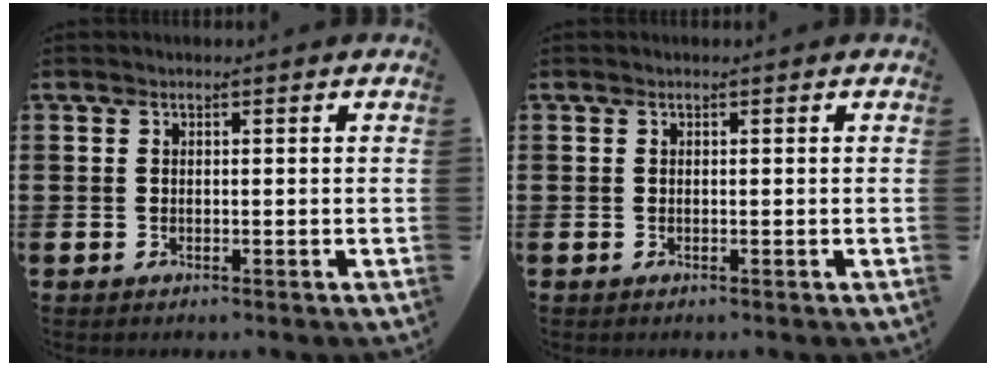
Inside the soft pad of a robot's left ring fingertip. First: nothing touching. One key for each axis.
{"total": 0.0}